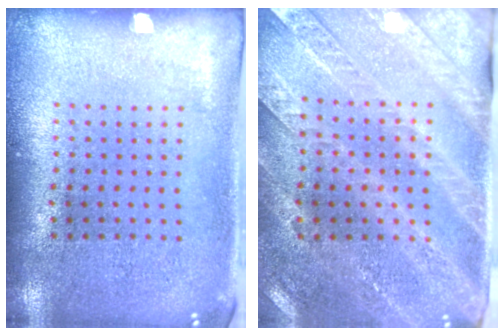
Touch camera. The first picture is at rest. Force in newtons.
{"total": 2.9, "press": 2.7, "slide": 1.1}